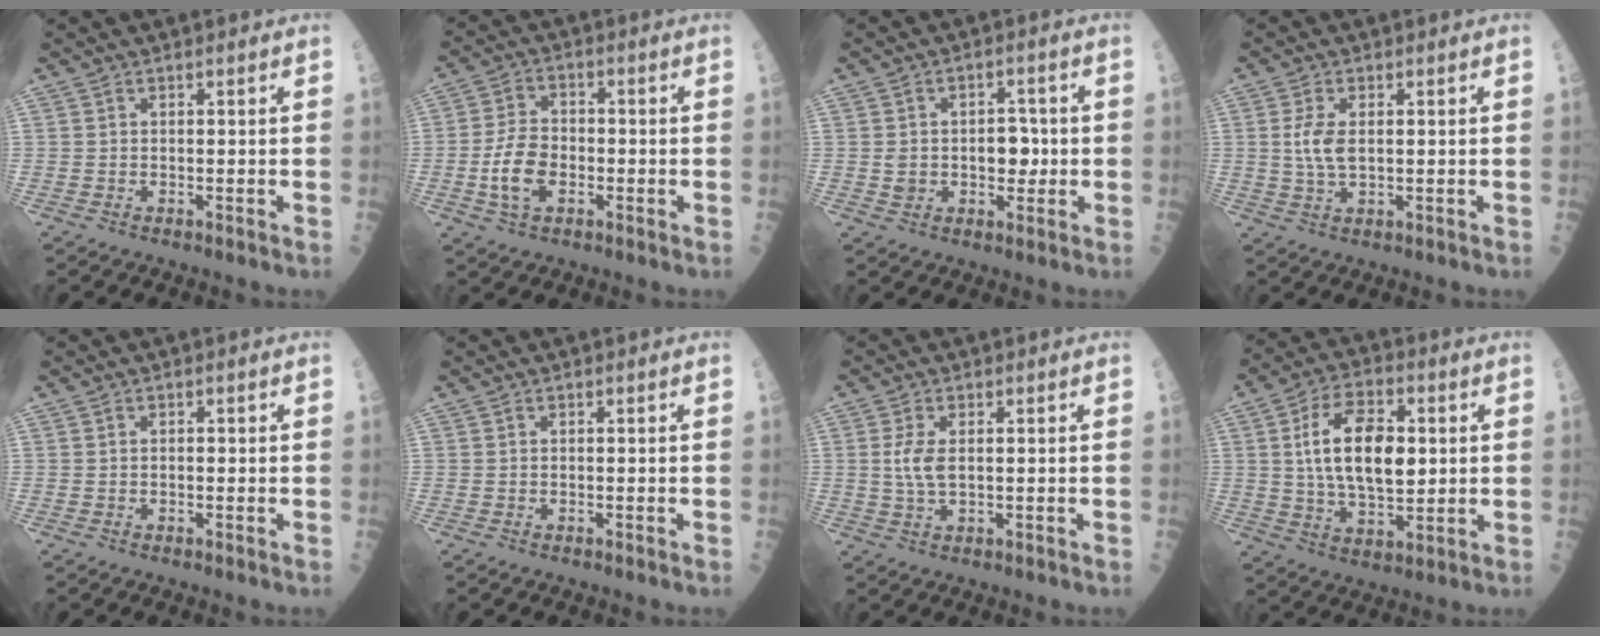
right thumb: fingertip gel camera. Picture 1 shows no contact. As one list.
[{"total": 8.0, "force": [-1.9, 4.9, 6.0], "torque": [-0.106, 0.013, -0.040]}, {"total": 6.5, "force": [-0.2, 4.7, 4.5], "torque": [-0.037, 0.010, 0.001]}, {"total": 4.8, "force": [0.6, 2.3, 4.1], "torque": [-0.086, -0.004, 0.013]}, {"total": 0.5, "force": [0.0, 0.3, 0.4], "torque": [-0.008, -0.001, 0.001]}, {"total": 0.0}, {"total": 4.1, "force": [0.5, 1.8, 3.6], "torque": [-0.080, -0.003, 0.013]}, {"total": 15.1, "force": [2.2, 7.8, 12.7], "torque": [-0.203, -0.003, 0.039]}]